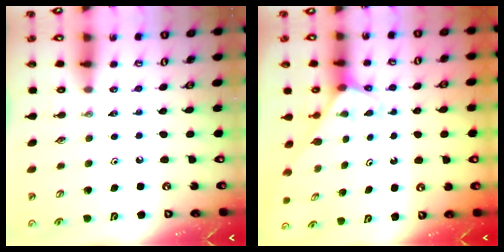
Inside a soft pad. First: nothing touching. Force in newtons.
{"total": 2.3, "press": 2.3, "slide": 0.2}